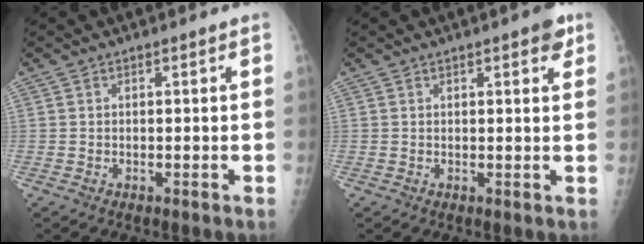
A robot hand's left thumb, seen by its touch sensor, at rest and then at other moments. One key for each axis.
{"total": 3.5, "fx": 2.0, "fy": 1.1, "fz": 2.7, "tx": -0.025, "ty": -0.005, "tz": 0.020}